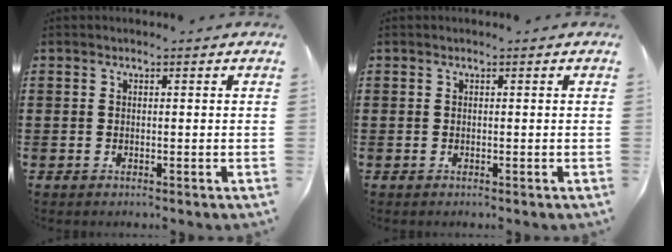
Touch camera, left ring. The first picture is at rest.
{"total": 0.0}